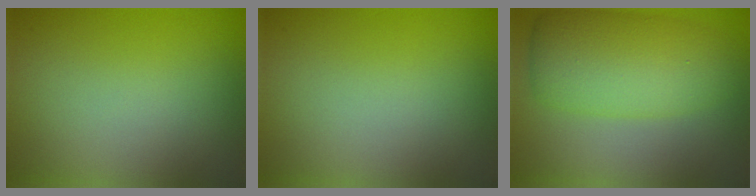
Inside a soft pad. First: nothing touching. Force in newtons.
{"total": 0.0}
{"total": 7.2, "press": 7.2, "slide": 0.1}